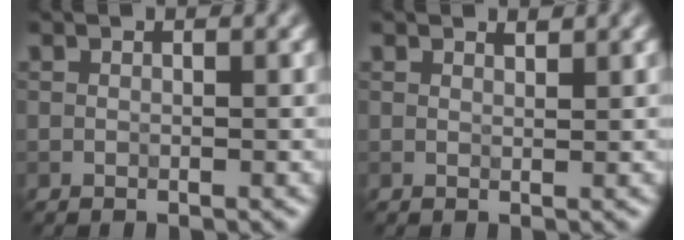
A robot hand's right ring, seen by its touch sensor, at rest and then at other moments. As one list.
[{"total": 0.7, "force": [0.7, 0.1, 0.1], "torque": [-0.001, -0.001, 0.013]}]